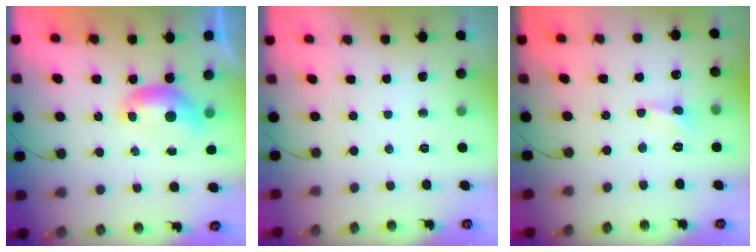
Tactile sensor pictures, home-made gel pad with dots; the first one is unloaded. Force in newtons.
{"total": 0.0}
{"total": 1.6, "press": 1.5, "slide": 0.4}